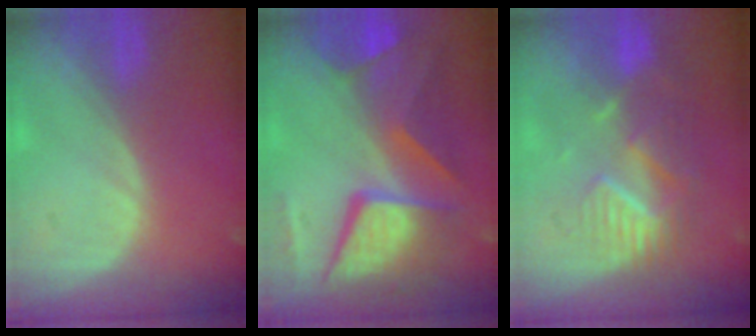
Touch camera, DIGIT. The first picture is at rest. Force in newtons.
{"total": 11.8, "press": 11.7, "slide": 1.2}
{"total": 9.0, "press": 7.9, "slide": 4.4}